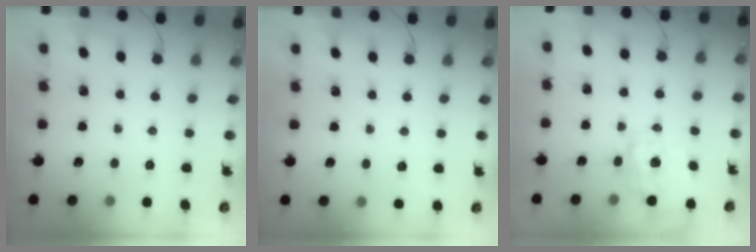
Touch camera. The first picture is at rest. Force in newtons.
{"total": 7.8, "press": 7.6, "slide": 1.8}
{"total": 1.9, "press": 1.9, "slide": 0.5}